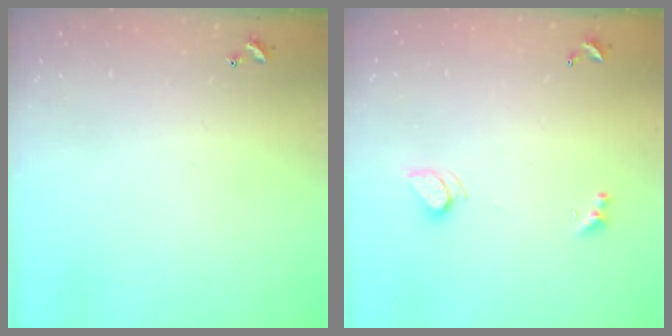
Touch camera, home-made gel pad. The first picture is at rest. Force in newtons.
{"total": 2.2, "press": 2.2, "slide": 0.3}